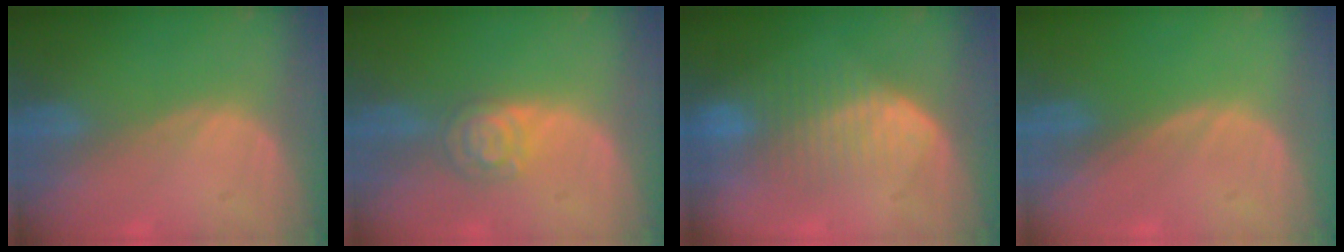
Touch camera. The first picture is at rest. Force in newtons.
{"total": 4.7, "press": 4.1, "slide": 2.3}
{"total": 8.1, "press": 7.5, "slide": 3.1}
{"total": 0.0}